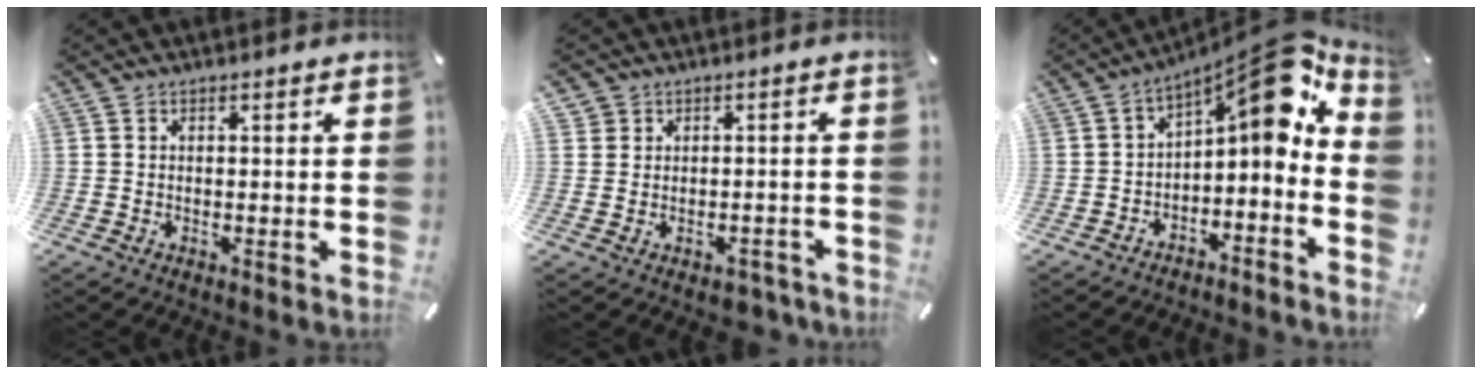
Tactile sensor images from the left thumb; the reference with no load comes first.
{"total": 3.6, "force": [-0.9, 3.4, 0.8], "torque": [-0.008, 0.011, -0.015]}
{"total": 12.1, "force": [6.1, 5.1, 9.1], "torque": [-0.120, -0.059, 0.097]}